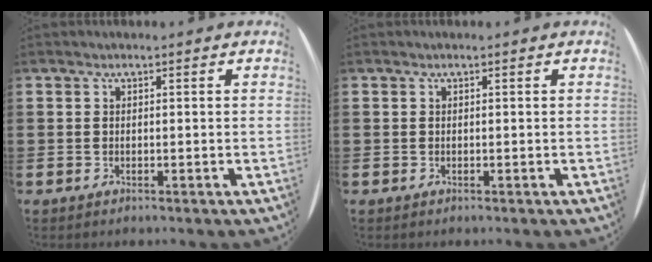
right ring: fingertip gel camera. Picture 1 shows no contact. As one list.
[{"total": 0.0}]